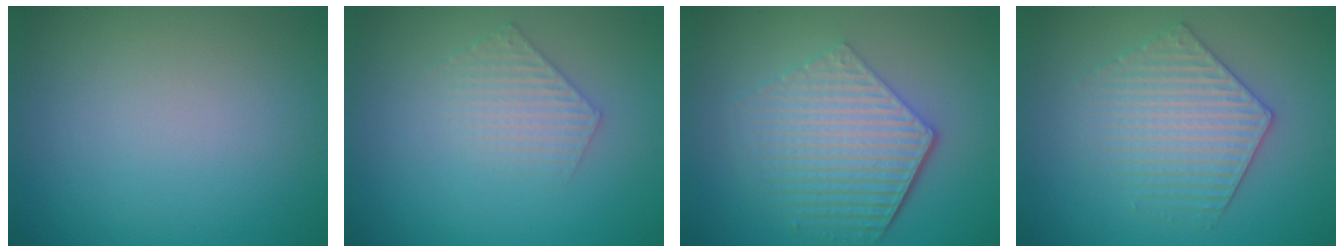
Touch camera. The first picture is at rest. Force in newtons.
{"total": 2.2, "press": 2.1, "slide": 0.4}
{"total": 6.2, "press": 4.5, "slide": 4.2}
{"total": 3.8, "press": 3.8, "slide": 0.6}